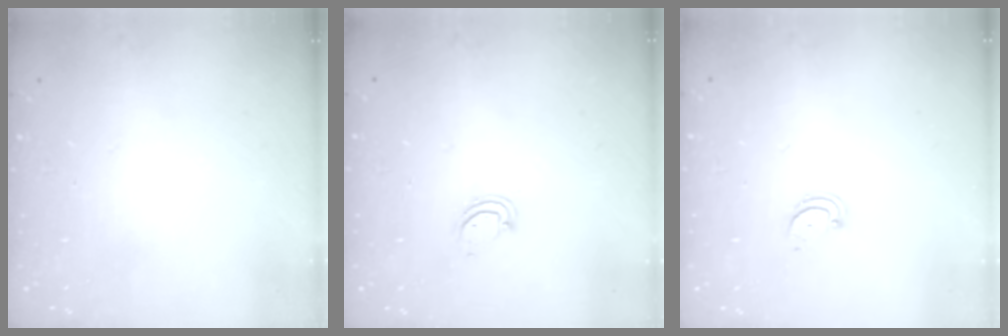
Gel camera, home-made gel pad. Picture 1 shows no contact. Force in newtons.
{"total": 3.9, "press": 3.9, "slide": 0.4}
{"total": 1.9, "press": 1.9, "slide": 0.2}